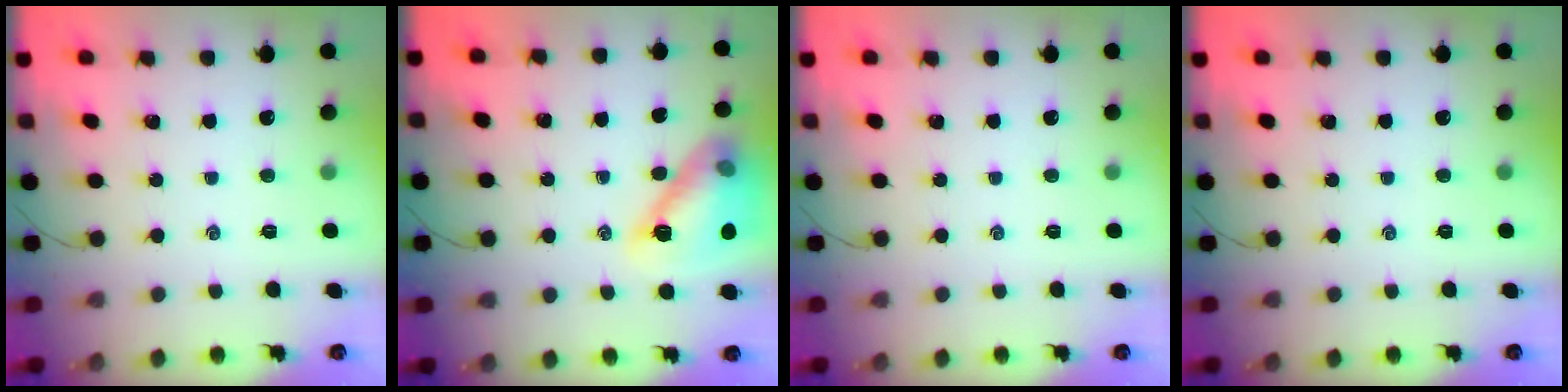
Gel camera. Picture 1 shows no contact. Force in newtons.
{"total": 14.2, "press": 14.2, "slide": 0.7}
{"total": 0.0}
{"total": 0.0}